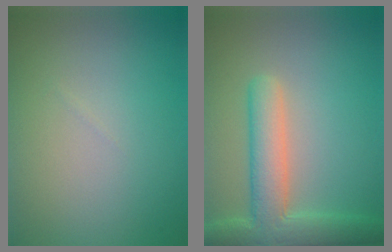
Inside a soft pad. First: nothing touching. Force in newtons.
{"total": 5.9, "press": 5.9, "slide": 0.5}